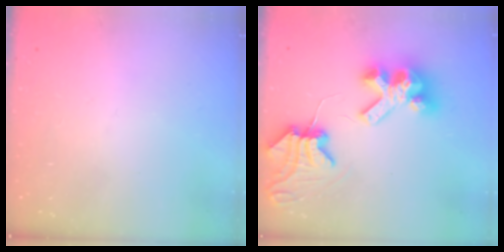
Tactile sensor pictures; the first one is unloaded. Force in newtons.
{"total": 10.2, "press": 10.1, "slide": 1.4}